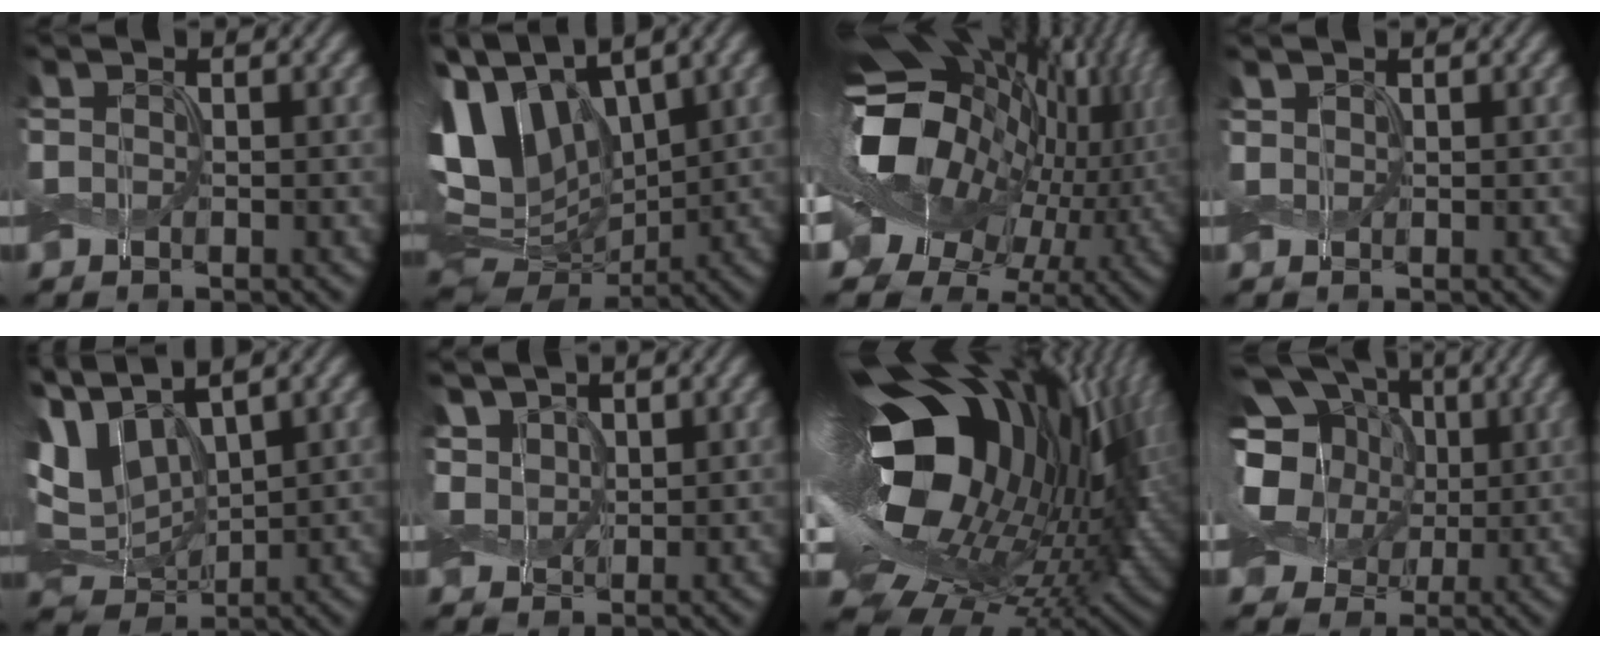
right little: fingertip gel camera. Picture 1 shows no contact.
{"total": 13.8, "force": [4.6, 9.0, 9.4], "torque": [-0.206, 0.012, 0.091]}
{"total": 19.2, "force": [0.5, 13.8, 13.3], "torque": [-0.261, -0.020, 0.022]}
{"total": 0.5, "force": [0.4, 0.3, 0.1], "torque": [-0.002, 0.002, 0.010]}
{"total": 8.0, "force": [3.5, 4.7, 5.4], "torque": [-0.134, 0.015, 0.067]}
{"total": 3.2, "force": [1.7, 2.2, 1.5], "torque": [-0.044, 0.011, 0.023]}
{"total": 20.7, "force": [4.5, 12.0, 16.2], "torque": [-0.284, -0.019, 0.083]}
{"total": 13.9, "force": [1.9, 11.7, 7.2], "torque": [-0.183, 0.041, 0.012]}